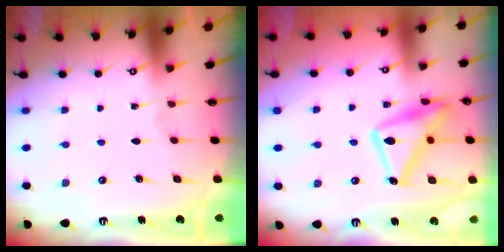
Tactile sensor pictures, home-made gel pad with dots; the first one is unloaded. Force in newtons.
{"total": 17.7, "press": 17.6, "slide": 1.2}